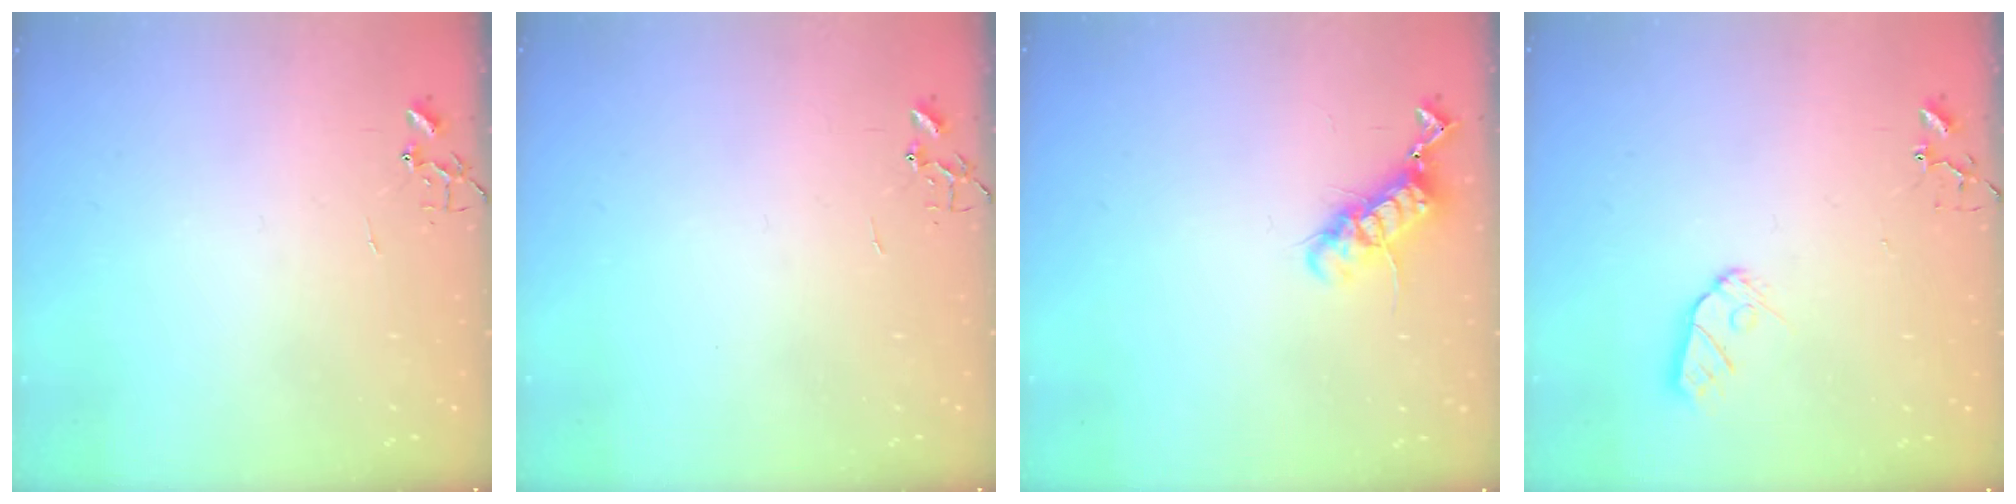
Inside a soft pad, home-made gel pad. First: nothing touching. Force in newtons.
{"total": 0.0}
{"total": 11.8, "press": 11.7, "slide": 1.4}
{"total": 7.6, "press": 7.6, "slide": 0.5}